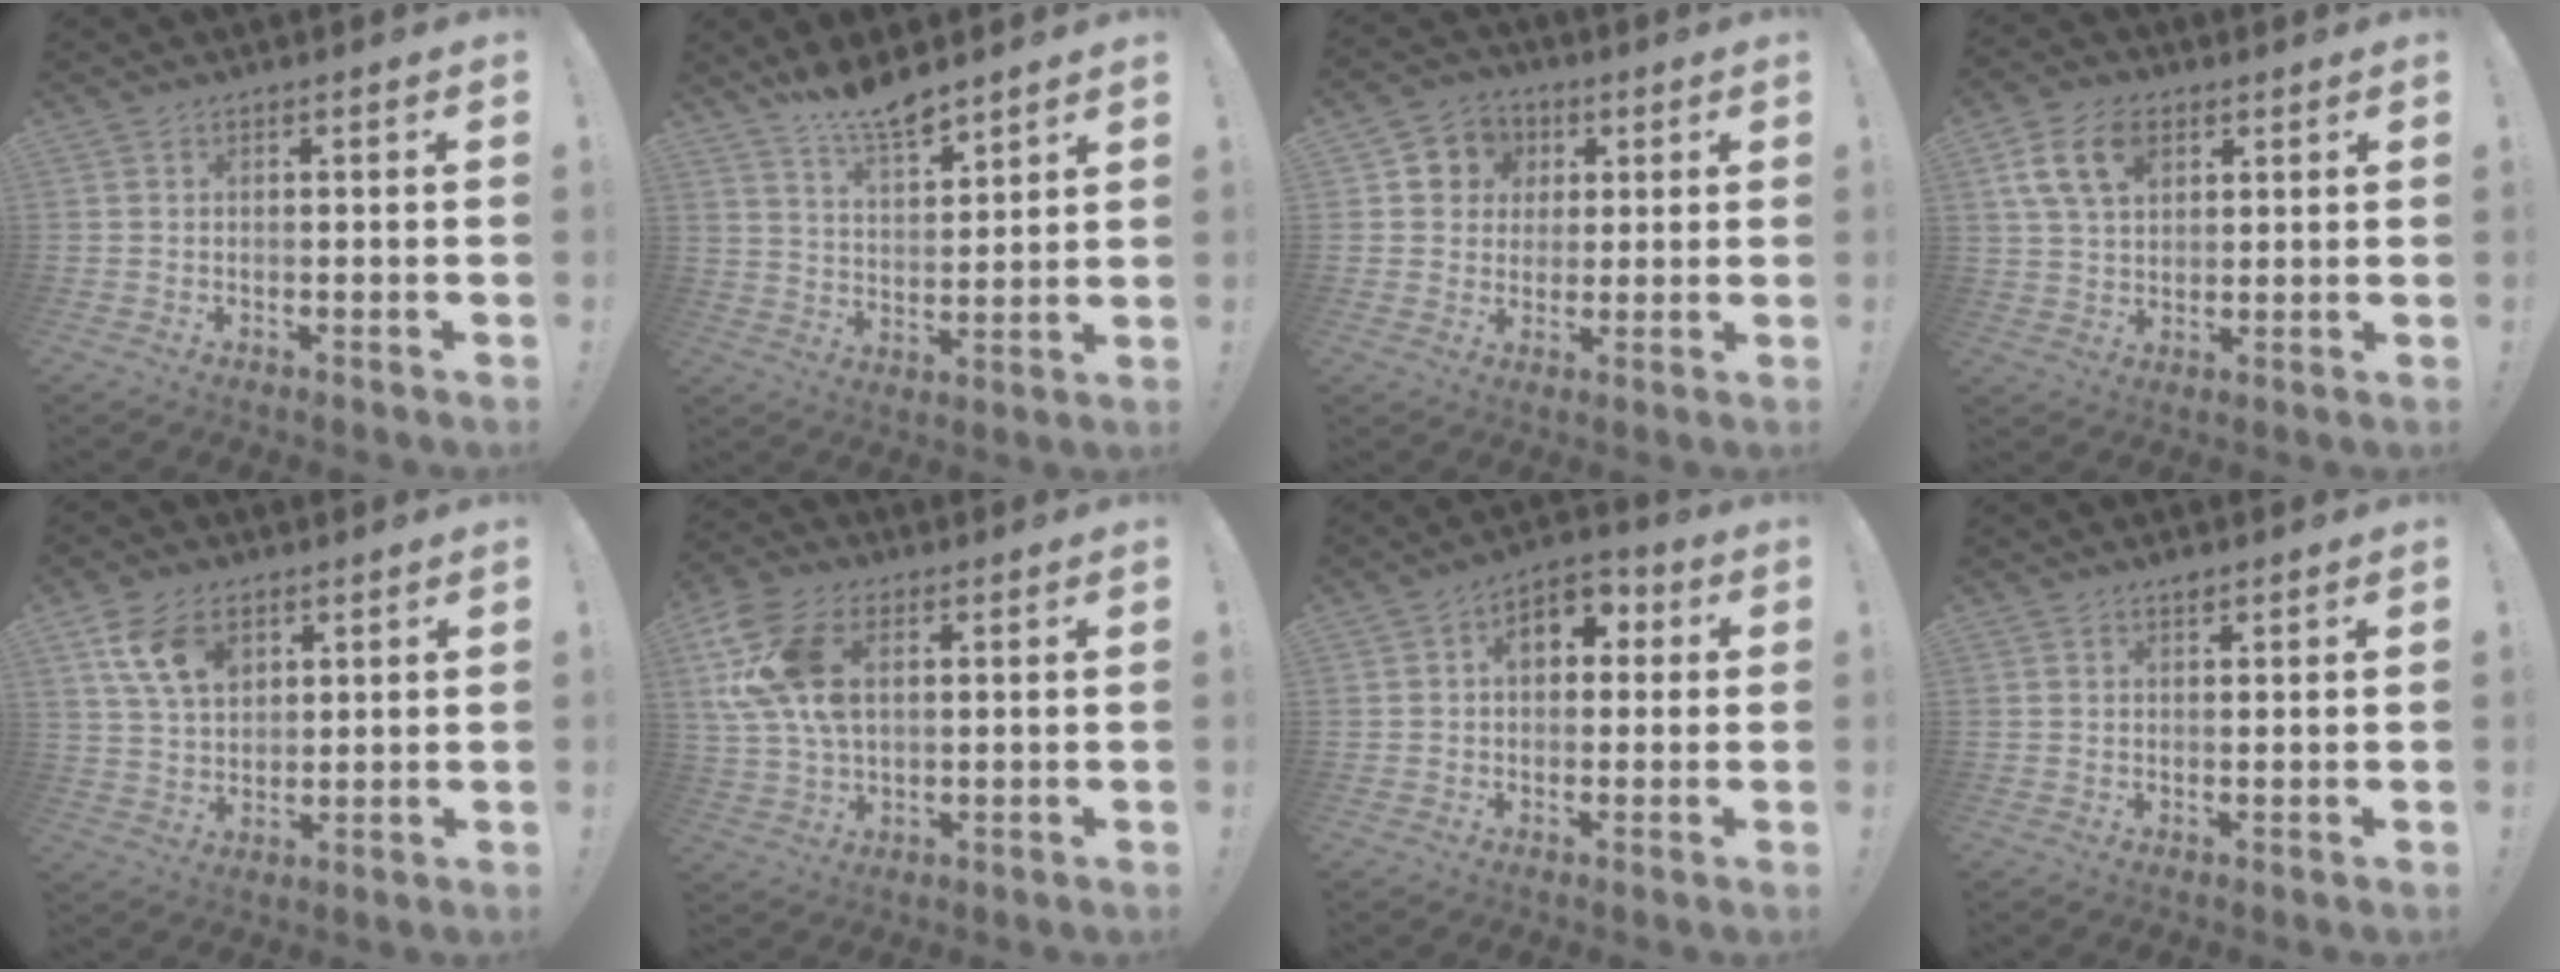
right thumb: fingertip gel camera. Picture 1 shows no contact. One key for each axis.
{"total": 9.7, "fx": 8.6, "fy": 2.0, "fz": 4.0, "tx": -0.071, "ty": -0.067, "tz": 0.158}
{"total": 8.0, "fx": 1.4, "fy": 7.6, "fz": 1.9, "tx": -0.024, "ty": -0.005, "tz": 0.033}
{"total": 12.6, "fx": 5.5, "fy": 8.4, "fz": 7.6, "tx": -0.134, "ty": -0.007, "tz": 0.105}
{"total": 11.7, "fx": 5.8, "fy": 7.6, "fz": 6.7, "tx": -0.119, "ty": -0.017, "tz": 0.112}
{"total": 16.5, "fx": 4.4, "fy": 10.6, "fz": 11.8, "tx": -0.245, "ty": -0.003, "tz": 0.083}
{"total": 8.7, "fx": 2.1, "fy": 6.0, "fz": 6.0, "tx": -0.086, "ty": 0.006, "tz": 0.039}
{"total": 1.4, "fx": 1.3, "fy": 0.3, "fz": 0.4, "tx": 0.008, "ty": -0.010, "tz": 0.021}